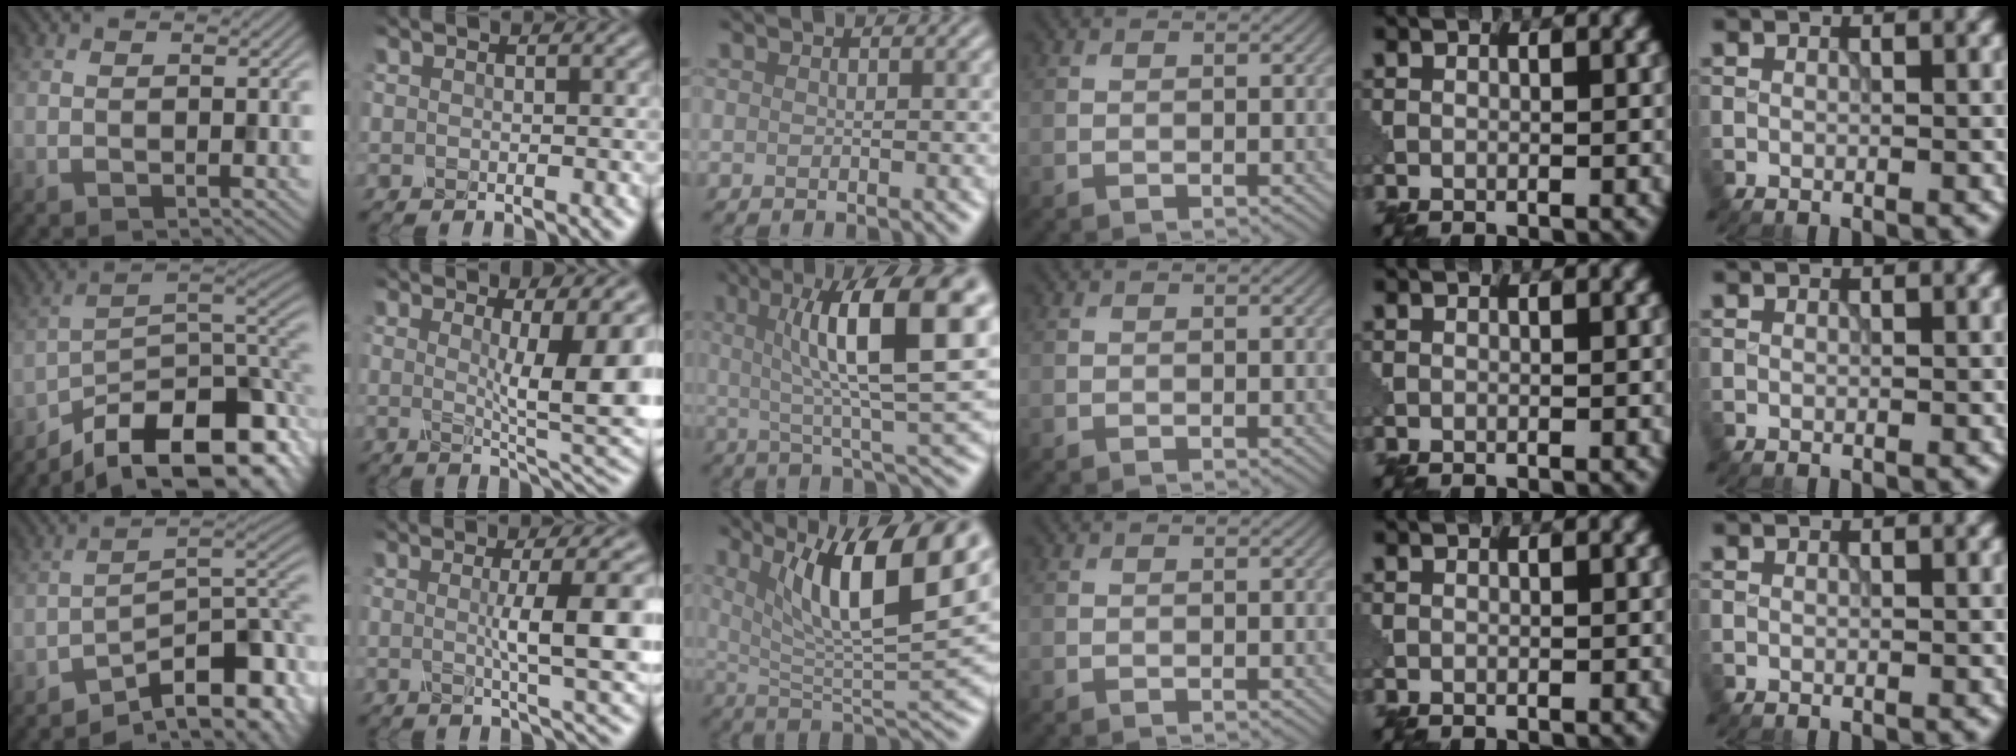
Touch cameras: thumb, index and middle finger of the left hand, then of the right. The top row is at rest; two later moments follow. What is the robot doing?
{"motion": "shake", "object": "salt shaker"}